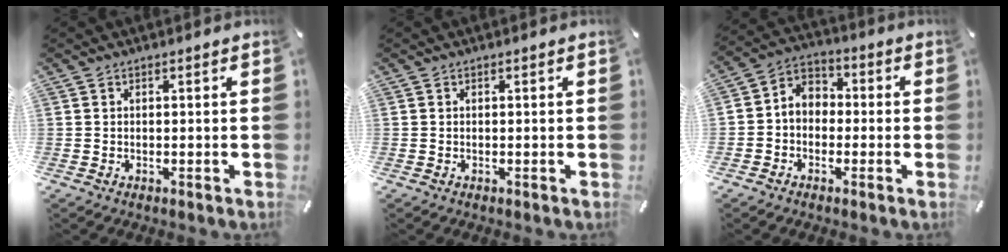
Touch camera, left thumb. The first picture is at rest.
{"total": 0.0}
{"total": 5.0, "force": [-1.9, 4.4, 1.4], "torque": [-0.046, 0.005, -0.044]}